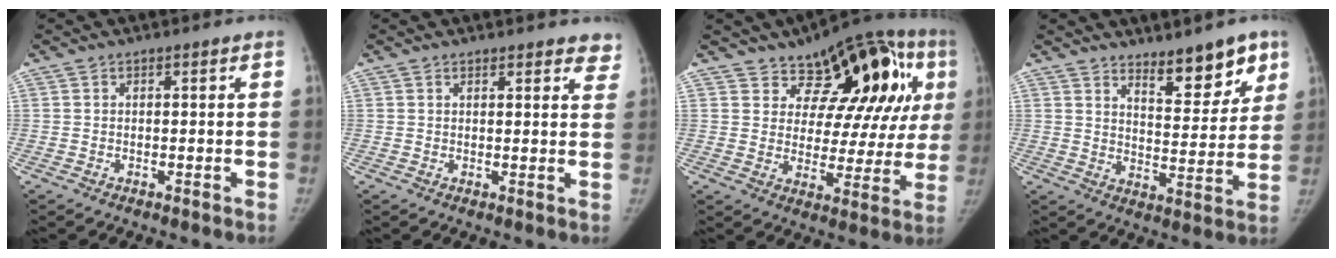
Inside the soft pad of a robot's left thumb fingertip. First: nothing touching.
{"total": 5.9, "force": [5.2, 1.9, 2.0], "torque": [0.014, -0.020, 0.045]}
{"total": 19.9, "force": [8.7, 10.6, 14.5], "torque": [-0.128, -0.011, 0.121]}
{"total": 10.7, "force": [7.6, 3.9, 6.4], "torque": [-0.051, -0.057, 0.119]}